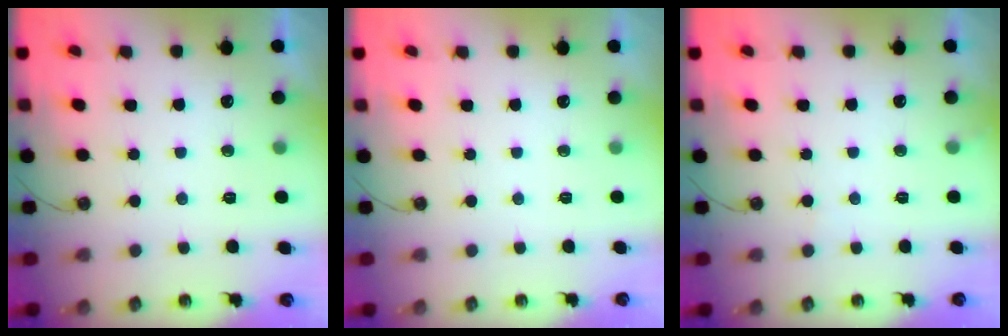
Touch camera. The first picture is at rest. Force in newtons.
{"total": 0.0}
{"total": 4.1, "press": 4.1, "slide": 0.3}